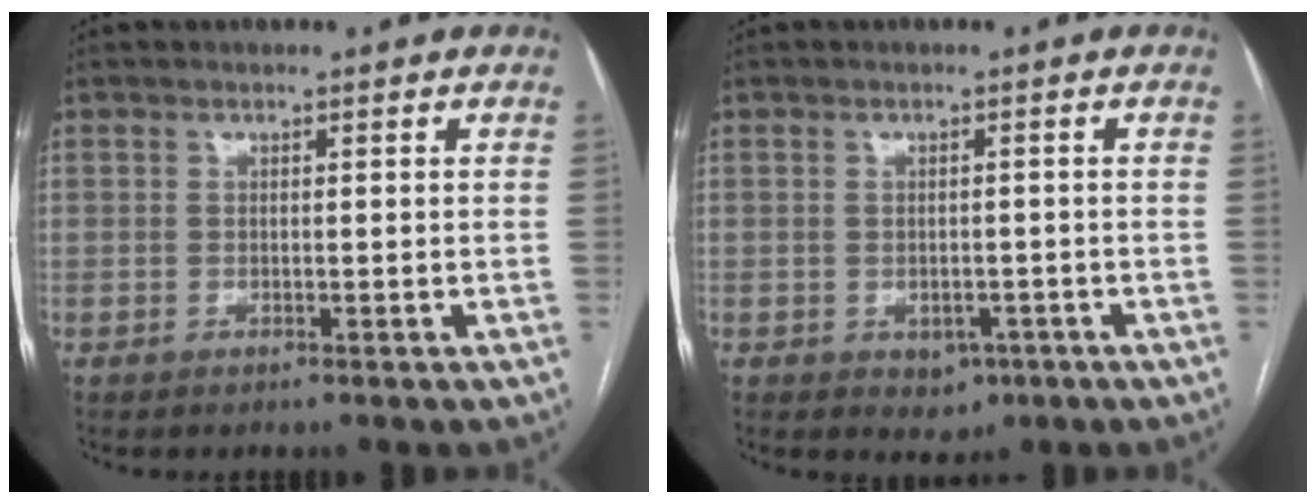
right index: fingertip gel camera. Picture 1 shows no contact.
{"total": 3.1, "force": [-1.4, 2.2, 1.6], "torque": [-0.013, 0.002, -0.009]}